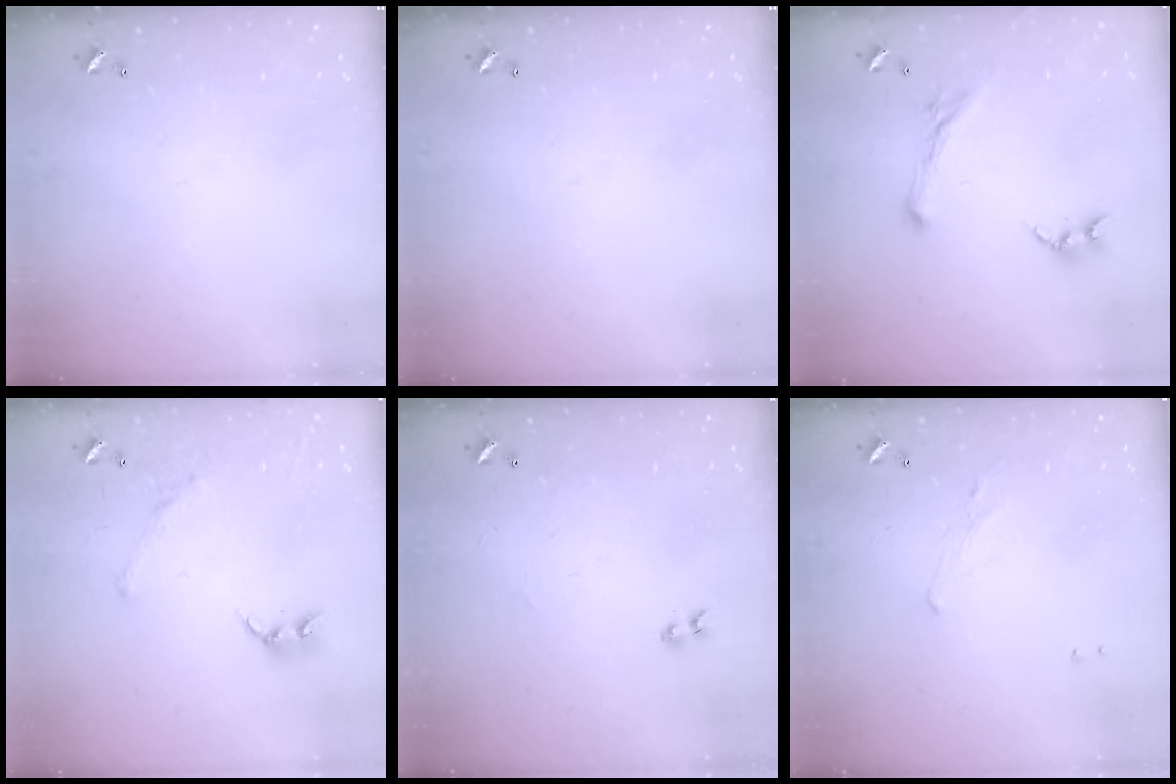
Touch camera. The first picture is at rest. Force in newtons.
{"total": 0.0}
{"total": 0.0}
{"total": 2.3, "press": 2.0, "slide": 1.0}
{"total": 1.3, "press": 1.1, "slide": 0.7}
{"total": 1.2, "press": 0.9, "slide": 0.8}